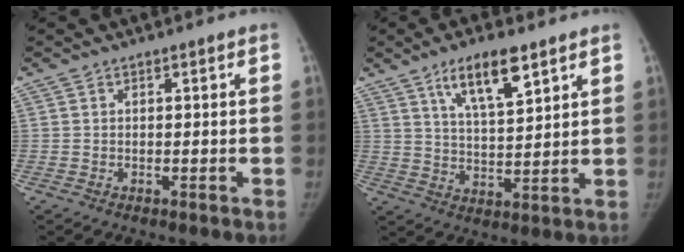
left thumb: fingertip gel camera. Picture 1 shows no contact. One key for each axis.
{"total": 10.4, "fx": 6.2, "fy": 3.1, "fz": 7.7, "tx": -0.122, "ty": -0.032, "tz": 0.114}